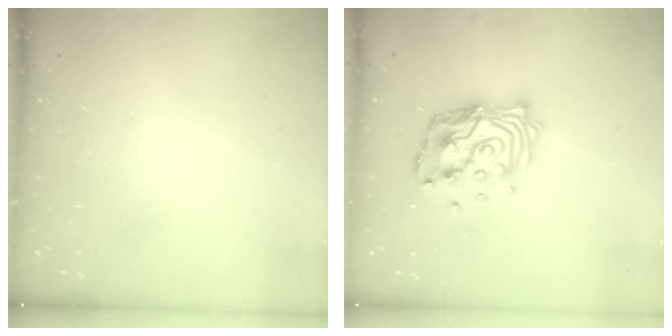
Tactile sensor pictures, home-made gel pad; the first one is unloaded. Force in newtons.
{"total": 14.3, "press": 14.2, "slide": 1.4}